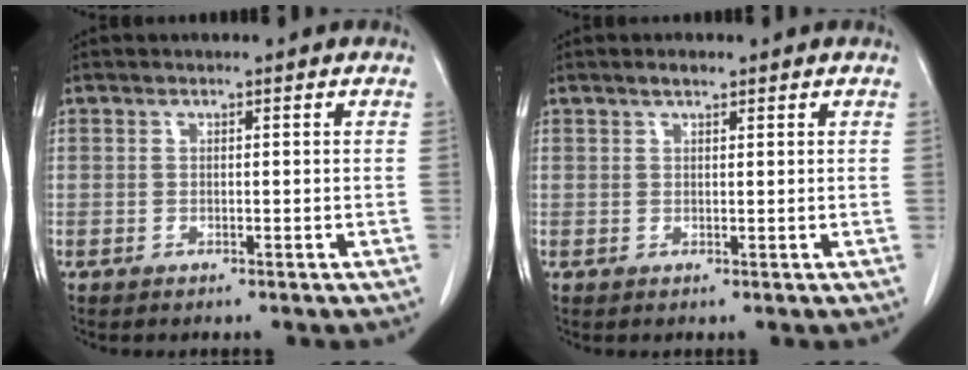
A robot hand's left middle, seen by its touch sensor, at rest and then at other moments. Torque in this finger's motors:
{"motor_torque": [0.50, -0.40, -0.03, 0.00]}